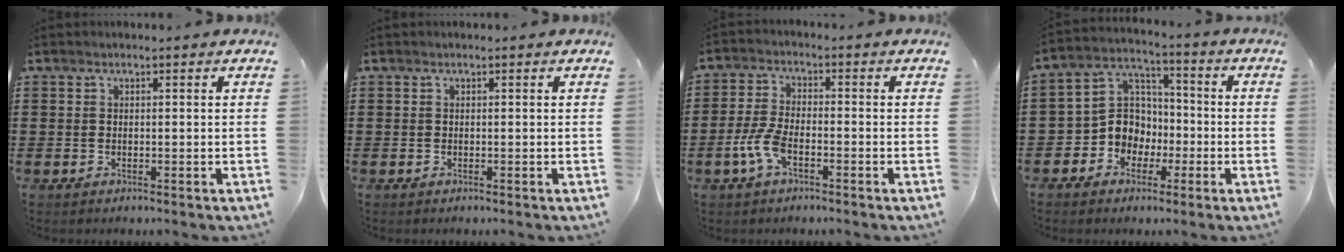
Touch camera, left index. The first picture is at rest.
{"total": 0.0}
{"total": 5.4, "force": [-2.3, 2.2, 4.4], "torque": [-0.108, -0.002, -0.048]}
{"total": 7.9, "force": [-2.7, 7.0, 2.5], "torque": [-0.089, 0.008, -0.057]}